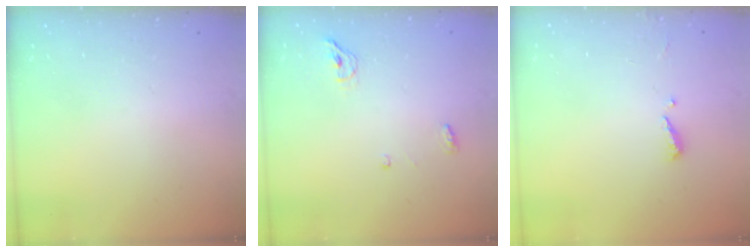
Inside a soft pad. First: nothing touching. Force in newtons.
{"total": 4.4, "press": 4.3, "slide": 1.1}
{"total": 4.9, "press": 4.8, "slide": 0.4}